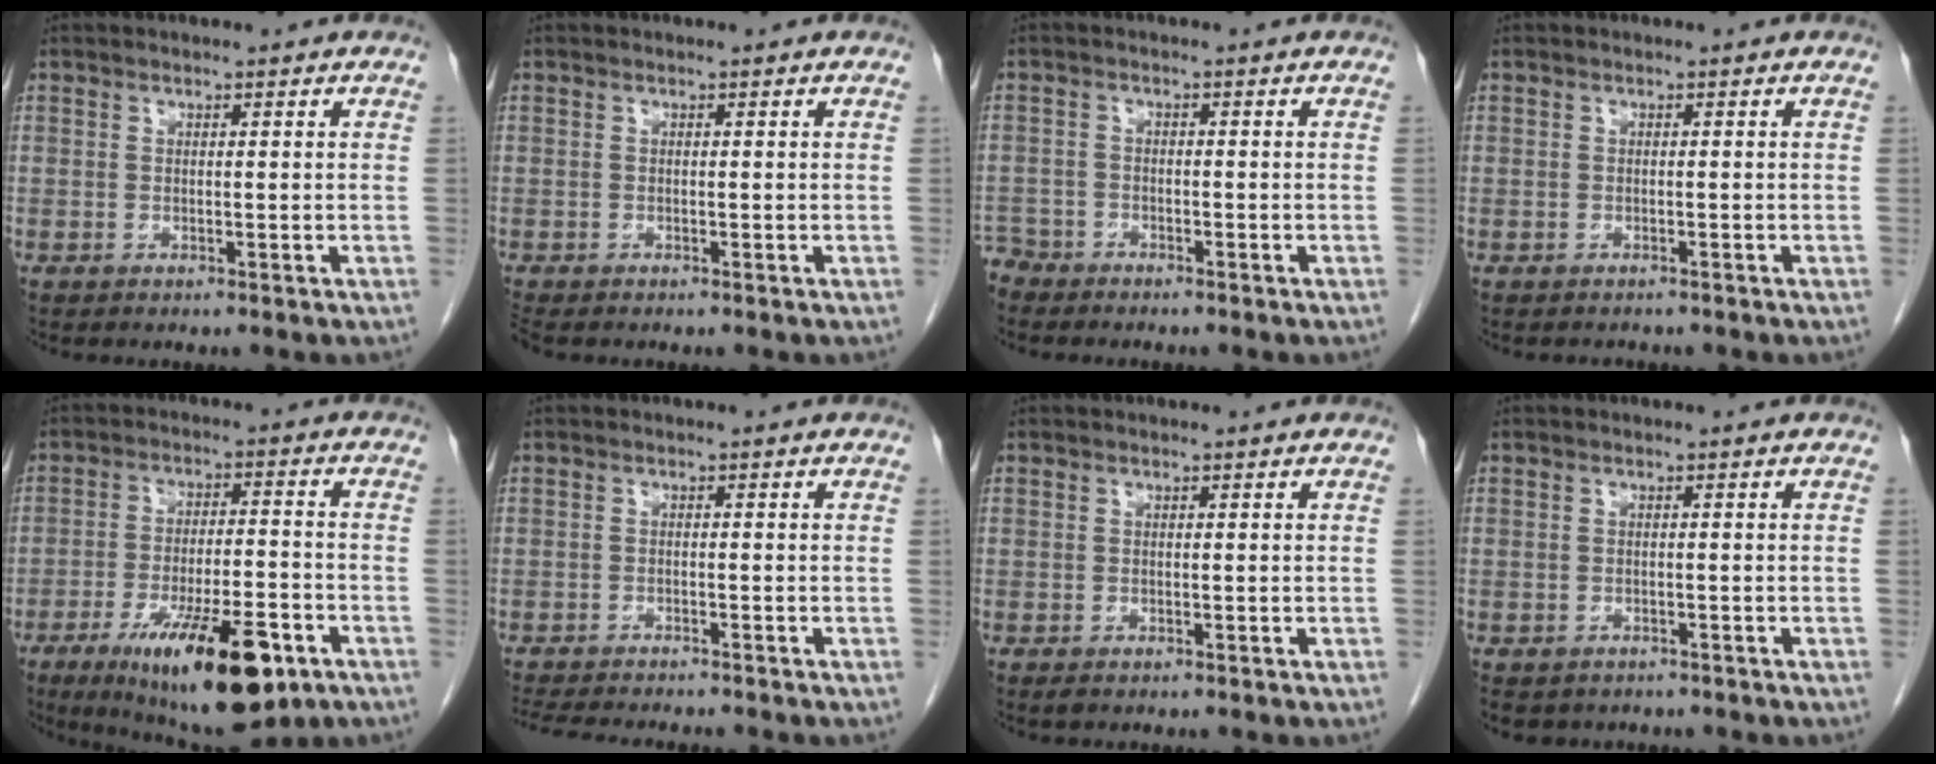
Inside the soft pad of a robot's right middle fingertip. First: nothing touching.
{"total": 1.0, "force": [-0.9, 0.2, 0.3], "torque": [-0.013, -0.004, -0.016]}
{"total": 3.9, "force": [-3.6, 1.5, -0.2], "torque": [0.004, -0.003, -0.070]}
{"total": 1.1, "force": [-1.0, 0.5, -0.2], "torque": [-0.010, -0.002, -0.015]}
{"total": 17.1, "force": [-9.3, 4.1, 13.8], "torque": [-0.203, -0.021, -0.139]}
{"total": 10.0, "force": [-9.1, 1.2, 4.0], "torque": [-0.064, -0.015, -0.128]}
{"total": 0.6, "force": [-0.4, 0.3, 0.4], "torque": [-0.009, -0.001, -0.004]}
{"total": 4.7, "force": [-3.8, 2.6, 1.0], "torque": [-0.013, 0.000, -0.047]}